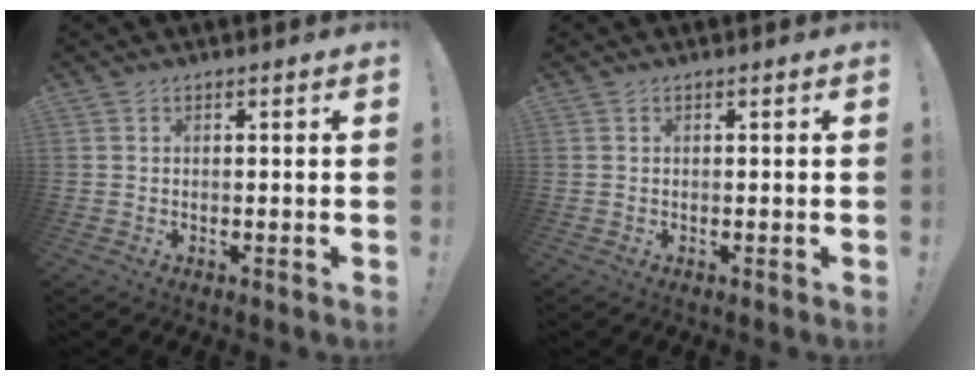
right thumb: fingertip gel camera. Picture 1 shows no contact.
{"total": 0.0}